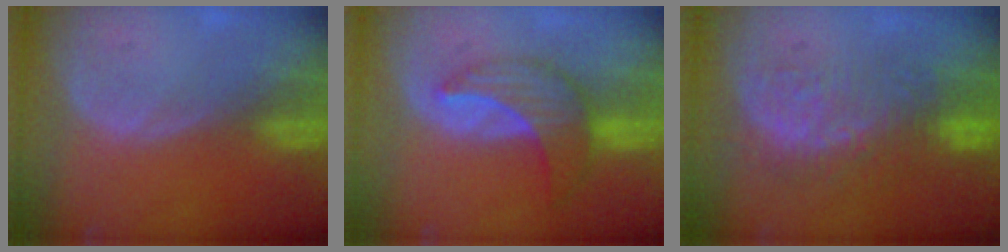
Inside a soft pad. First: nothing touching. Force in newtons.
{"total": 7.1, "press": 6.8, "slide": 2.0}
{"total": 8.9, "press": 8.8, "slide": 1.5}